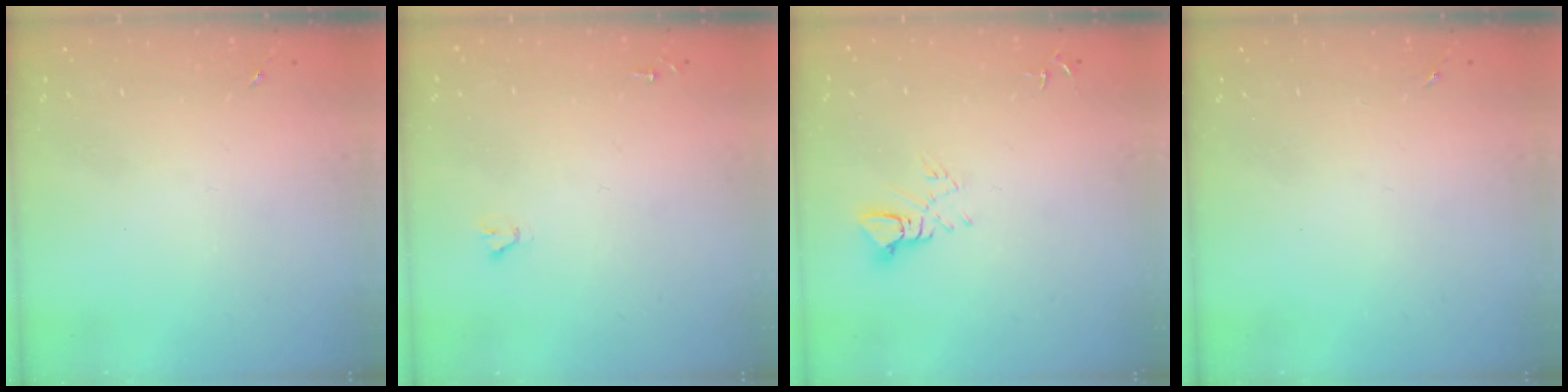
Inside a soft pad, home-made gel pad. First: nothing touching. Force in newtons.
{"total": 1.6, "press": 1.6, "slide": 0.1}
{"total": 5.0, "press": 5.0, "slide": 0.2}
{"total": 0.0}